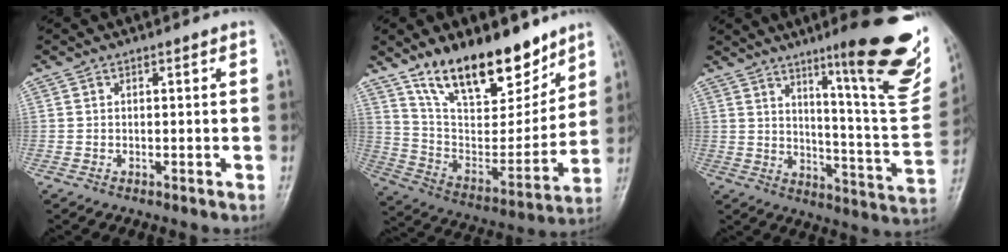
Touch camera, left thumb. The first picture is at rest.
{"total": 21.4, "force": [14.9, 9.1, 12.3], "torque": [-0.153, -0.080, 0.263]}
{"total": 22.5, "force": [12.8, 3.3, 18.2], "torque": [-0.205, -0.068, 0.189]}